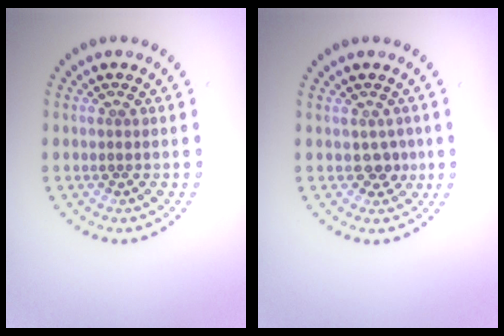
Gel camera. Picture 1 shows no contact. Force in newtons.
{"total": 1.4, "press": 1.3, "slide": 0.7}